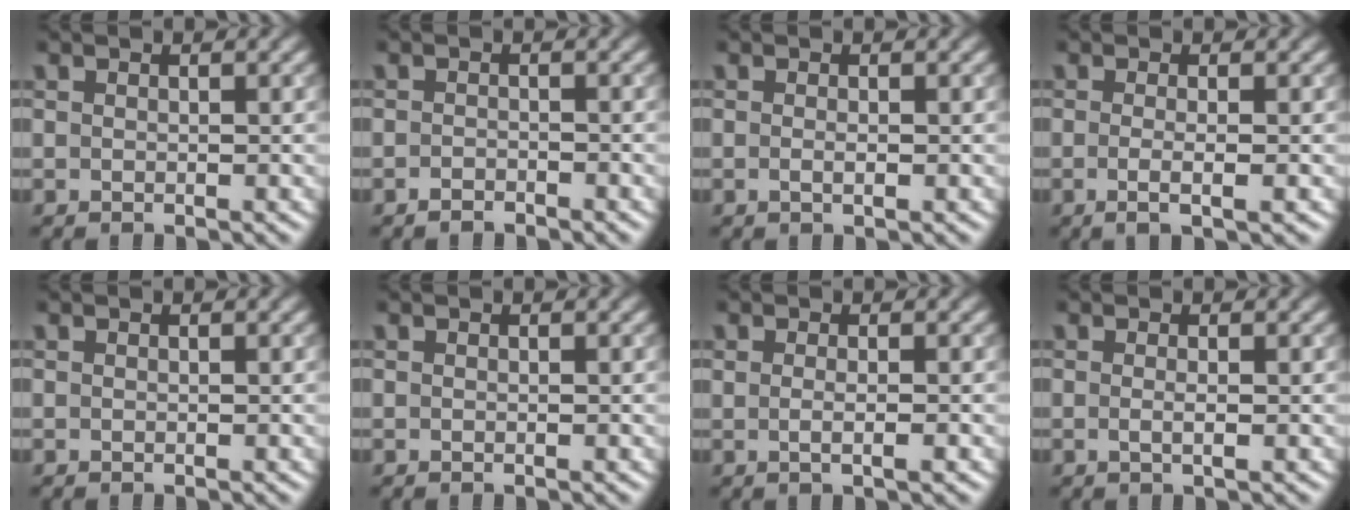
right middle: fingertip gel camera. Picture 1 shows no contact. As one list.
[{"total": 1.0, "force": [-0.9, 0.3, 0.4], "torque": [-0.005, 0.001, -0.017]}, {"total": 0.8, "force": [-0.1, 0.2, 0.8], "torque": [-0.015, -0.004, -0.003]}, {"total": 2.4, "force": [-0.3, 0.8, 2.3], "torque": [-0.030, -0.005, -0.013]}, {"total": 0.0}, {"total": 0.0}, {"total": 1.4, "force": [-0.1, 0.4, 1.4], "torque": [-0.022, -0.004, -0.004]}, {"total": 1.2, "force": [-0.1, 0.3, 1.1], "torque": [-0.018, -0.004, -0.004]}]